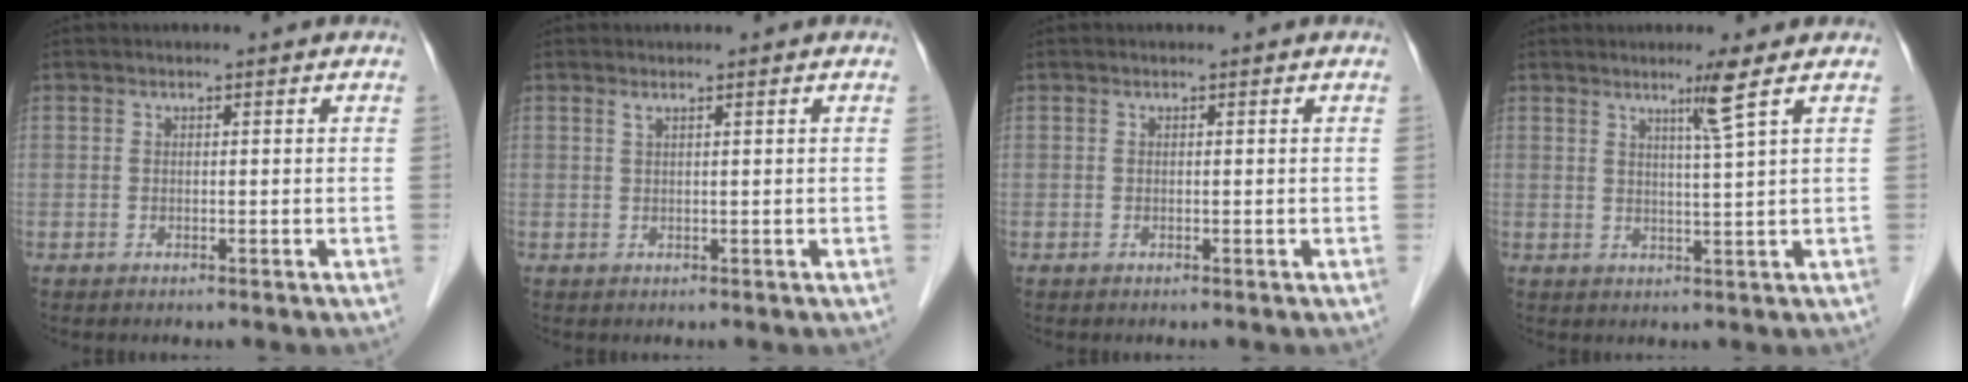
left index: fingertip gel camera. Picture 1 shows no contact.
{"total": 0.8, "force": [0.5, -0.2, 0.6], "torque": [-0.020, 0.001, 0.015]}
{"total": 0.0}
{"total": 3.8, "force": [2.2, -1.6, 2.7], "torque": [-0.052, -0.012, 0.046]}